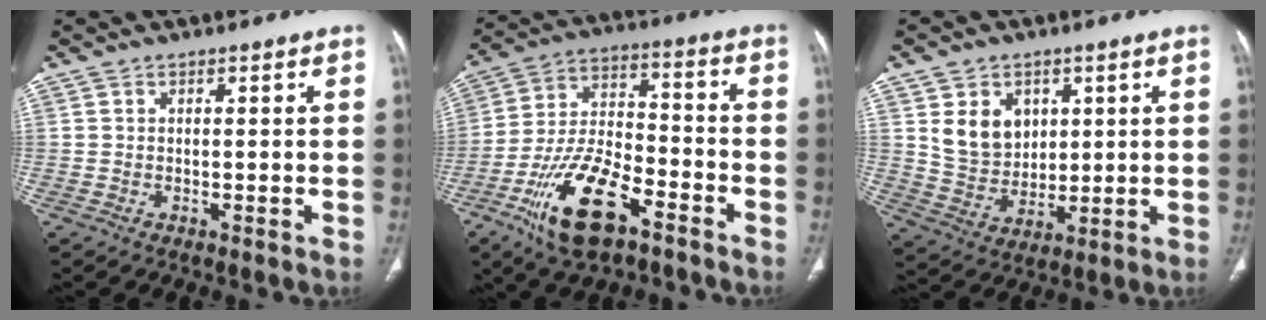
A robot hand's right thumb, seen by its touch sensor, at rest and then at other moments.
{"total": 17.0, "force": [-9.5, 7.3, 12.0], "torque": [-0.222, 0.055, -0.171]}
{"total": 9.6, "force": [3.1, 7.8, 4.8], "torque": [-0.051, -0.020, 0.072]}